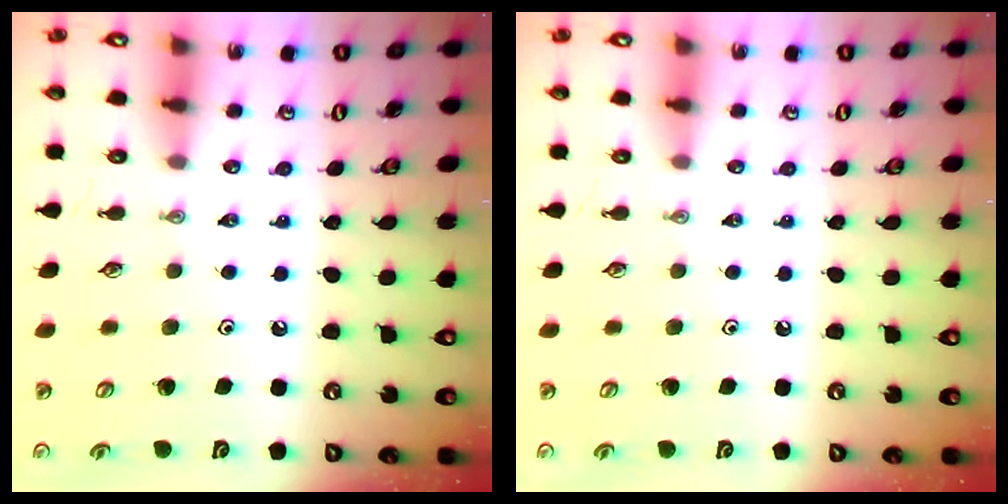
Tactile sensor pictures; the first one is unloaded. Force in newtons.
{"total": 0.0}